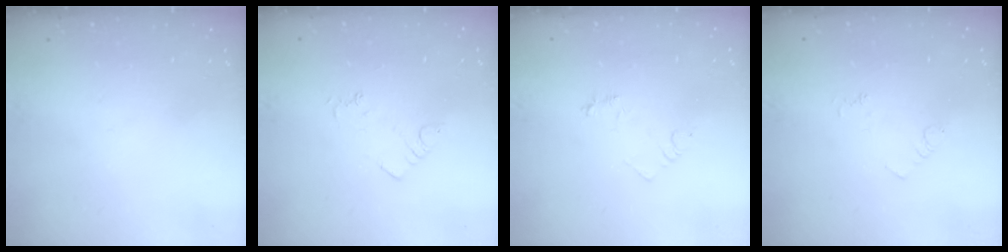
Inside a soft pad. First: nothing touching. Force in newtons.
{"total": 2.3, "press": 2.3, "slide": 0.3}
{"total": 3.9, "press": 3.8, "slide": 0.4}
{"total": 3.3, "press": 3.3, "slide": 0.6}